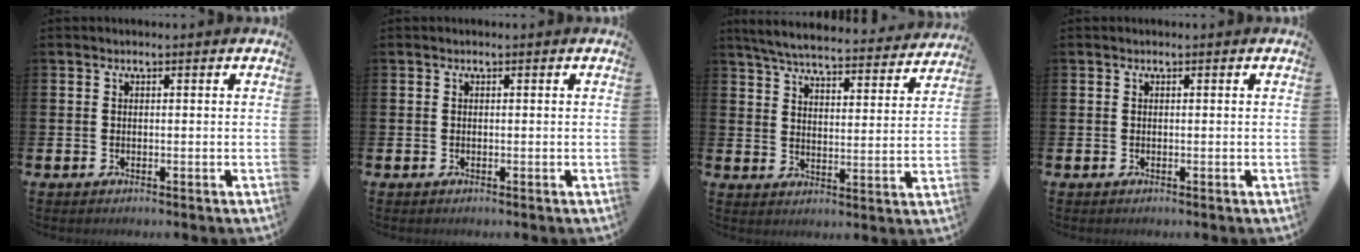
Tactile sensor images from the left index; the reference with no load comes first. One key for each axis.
{"total": 0.0}
{"total": 6.3, "fx": 6.1, "fy": 0.7, "fz": 1.6, "tx": -0.050, "ty": -0.045, "tz": 0.103}
{"total": 0.0}